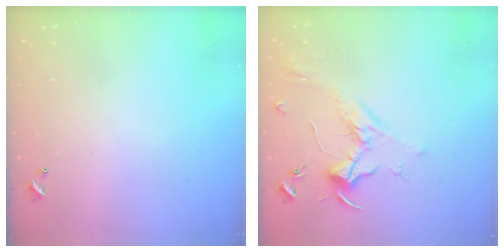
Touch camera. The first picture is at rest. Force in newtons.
{"total": 1.8, "press": 1.7, "slide": 0.7}